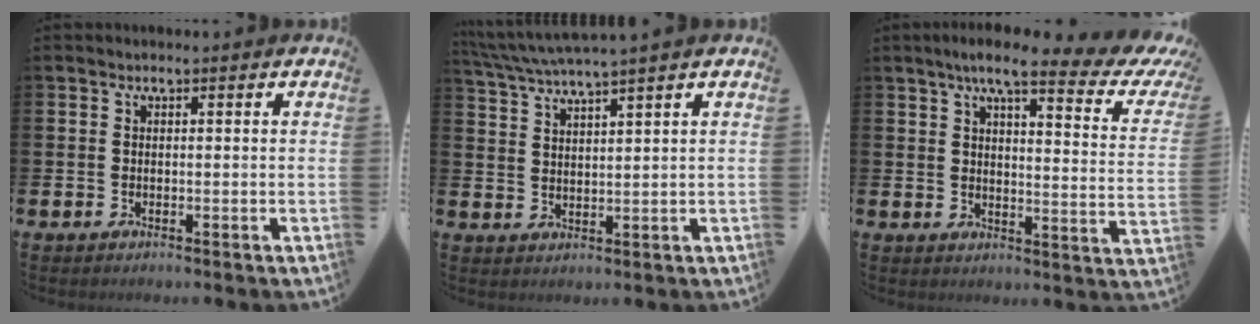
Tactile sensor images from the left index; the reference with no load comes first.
{"total": 4.2, "force": [3.9, -0.7, 1.3], "torque": [-0.040, -0.019, 0.067]}
{"total": 7.4, "force": [5.8, 1.1, 4.5], "torque": [-0.077, -0.042, 0.086]}